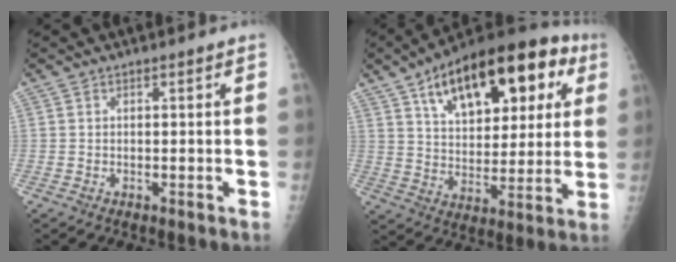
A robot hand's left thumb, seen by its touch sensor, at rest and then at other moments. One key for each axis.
{"total": 24.8, "fx": 11.0, "fy": 12.7, "fz": 18.2, "tx": -0.239, "ty": 0.005, "tz": 0.170}